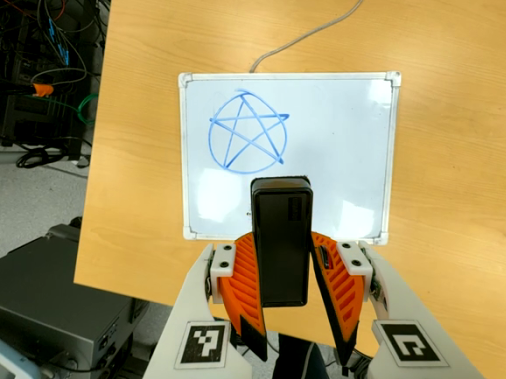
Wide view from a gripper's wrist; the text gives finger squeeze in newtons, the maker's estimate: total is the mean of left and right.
{"total": 5.7, "left": 5.4, "right": 6.0}